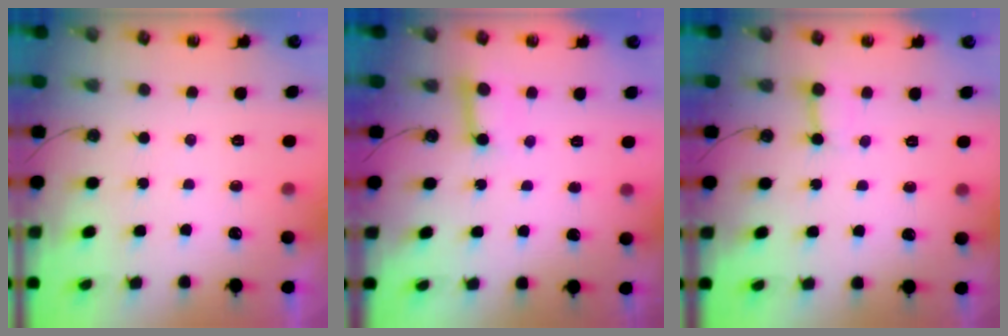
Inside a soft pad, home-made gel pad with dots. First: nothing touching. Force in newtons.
{"total": 4.8, "press": 4.8, "slide": 0.4}
{"total": 2.9, "press": 2.9, "slide": 0.4}